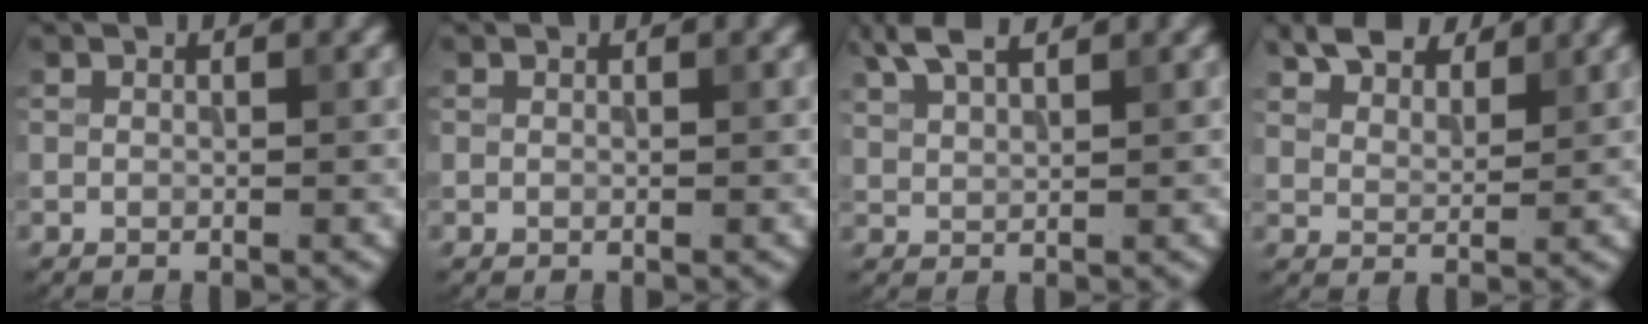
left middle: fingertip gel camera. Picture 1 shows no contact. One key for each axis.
{"total": 0.0}
{"total": 3.7, "fx": 2.8, "fy": 1.1, "fz": 2.2, "tx": -0.052, "ty": 0.011, "tz": 0.056}
{"total": 5.3, "fx": 4.3, "fy": 2.1, "fz": 2.2, "tx": -0.046, "ty": 0.002, "tz": 0.079}